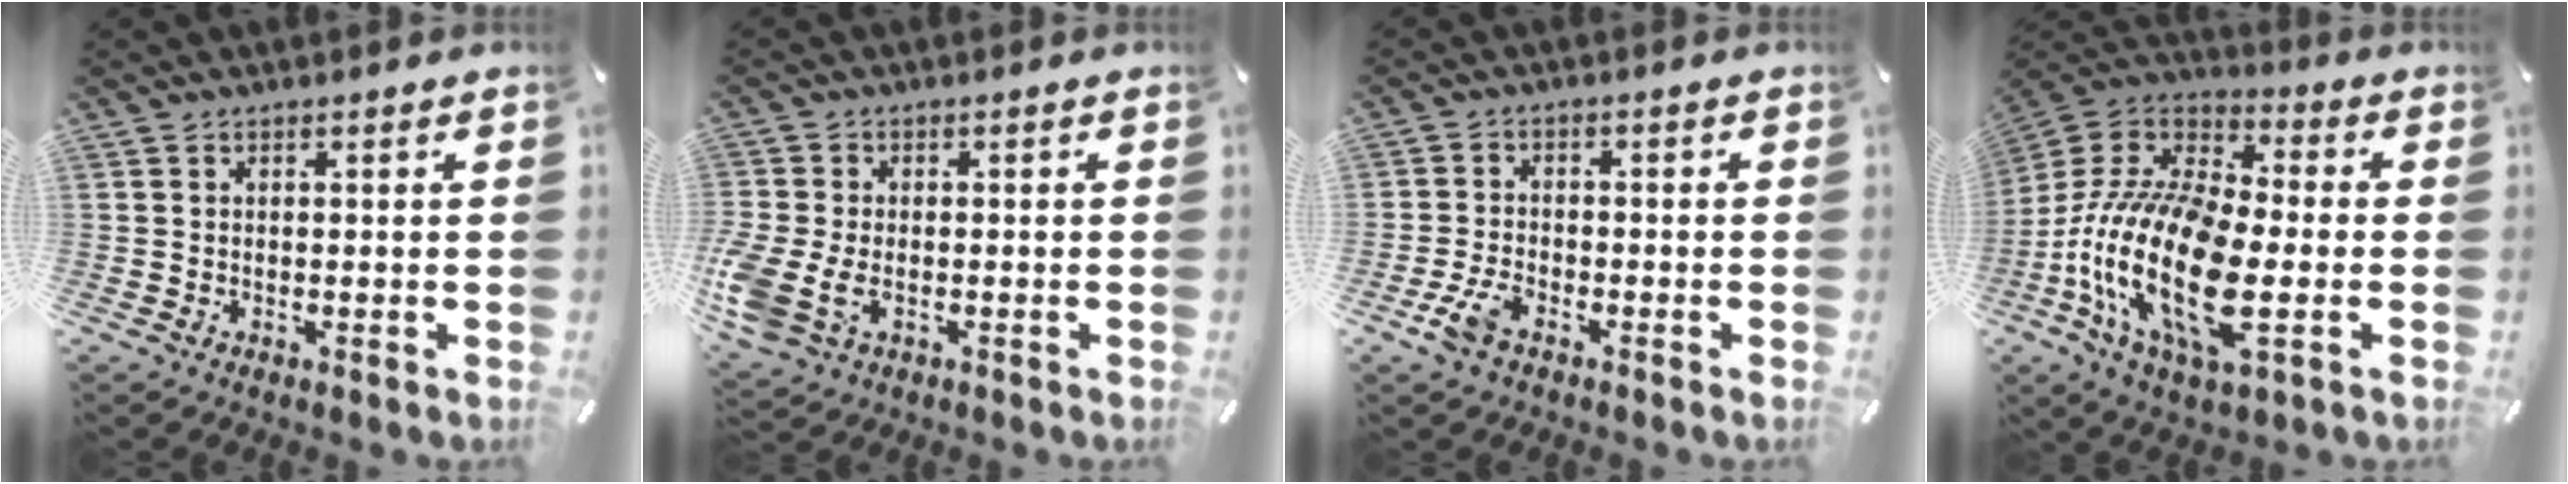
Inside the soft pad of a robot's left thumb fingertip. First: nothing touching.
{"total": 7.3, "force": [-1.8, 5.1, 5.0], "torque": [-0.128, -0.003, -0.032]}
{"total": 5.3, "force": [-3.1, 3.1, 3.1], "torque": [-0.072, 0.012, -0.061]}
{"total": 21.8, "force": [-7.1, 9.8, 18.1], "torque": [-0.413, 0.000, -0.130]}